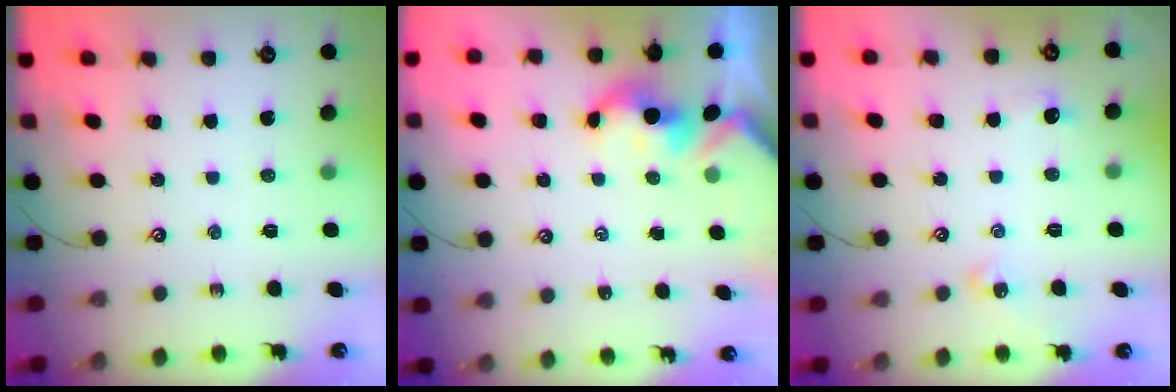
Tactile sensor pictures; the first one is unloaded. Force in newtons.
{"total": 1.5, "press": 1.5, "slide": 0.4}
{"total": 2.1, "press": 2.0, "slide": 0.6}